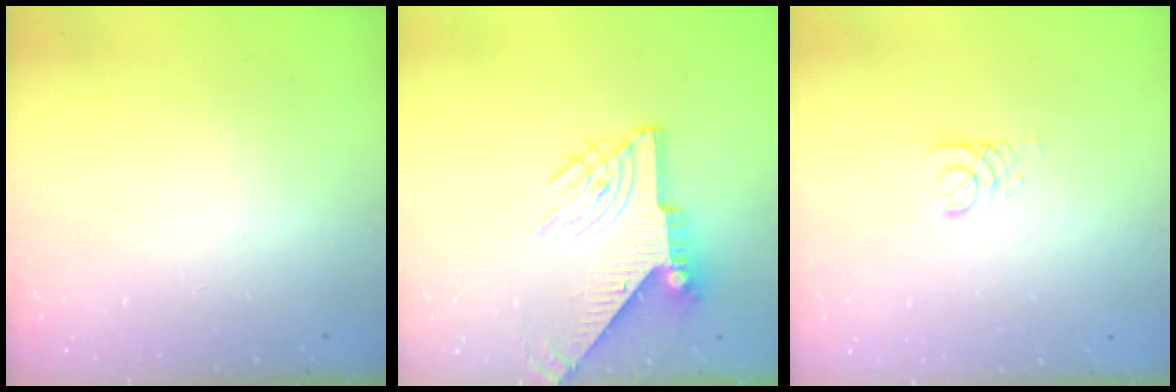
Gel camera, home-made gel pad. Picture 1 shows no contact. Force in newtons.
{"total": 9.8, "press": 9.7, "slide": 0.7}
{"total": 2.7, "press": 2.7, "slide": 0.3}